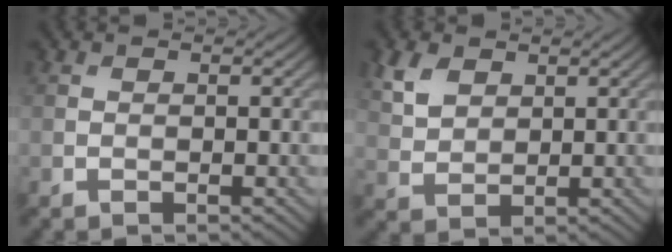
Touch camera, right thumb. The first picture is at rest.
{"total": 4.6, "force": [2.6, 2.9, 2.5], "torque": [-0.066, 0.001, 0.056]}